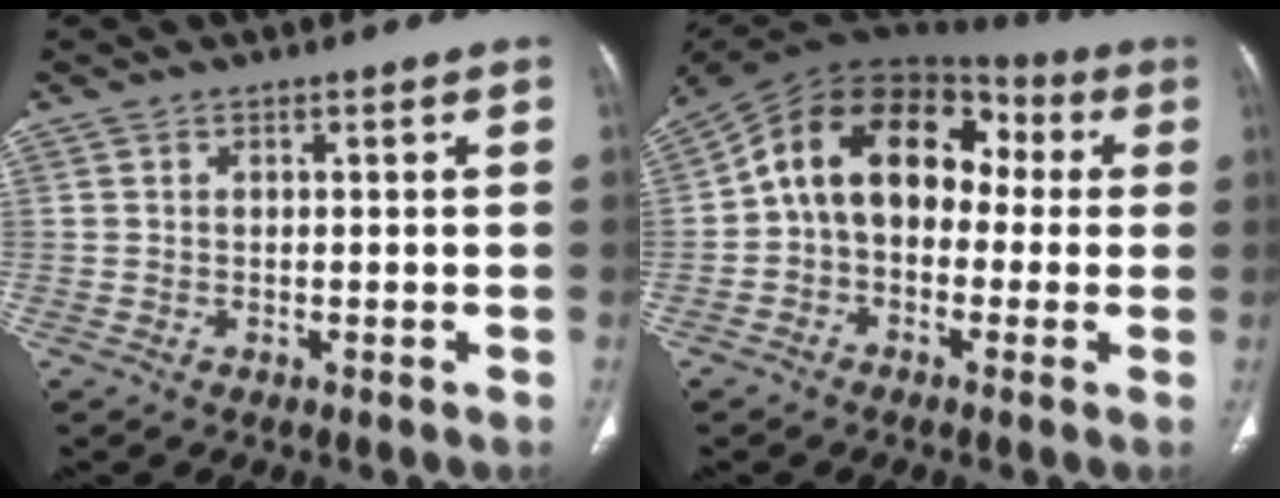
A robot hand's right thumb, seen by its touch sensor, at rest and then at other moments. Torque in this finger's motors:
{"motor_torque": [0.24, 1.18, 0.37, -0.20, 0.20]}